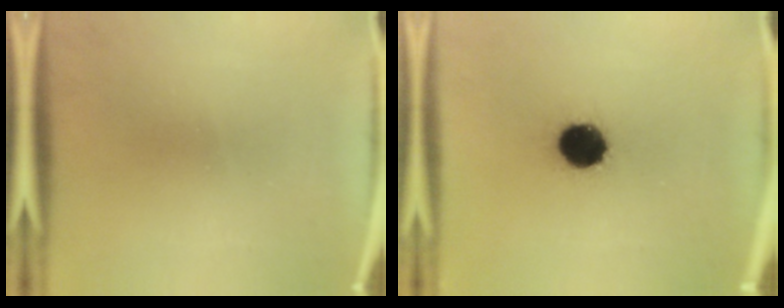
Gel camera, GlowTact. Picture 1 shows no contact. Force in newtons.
{"total": 12.5}